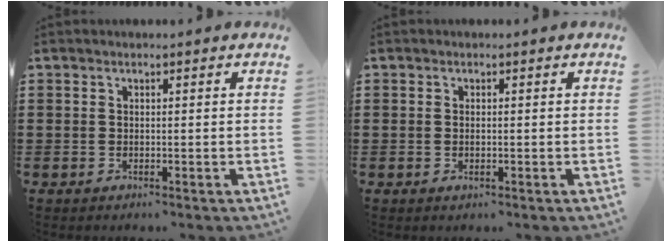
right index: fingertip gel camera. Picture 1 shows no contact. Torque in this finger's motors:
{"motor_torque": [1.39, 0.75, 0.01, 0.00]}